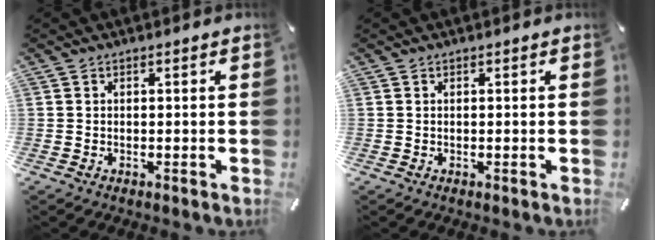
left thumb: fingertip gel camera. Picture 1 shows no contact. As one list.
[{"total": 0.0}]